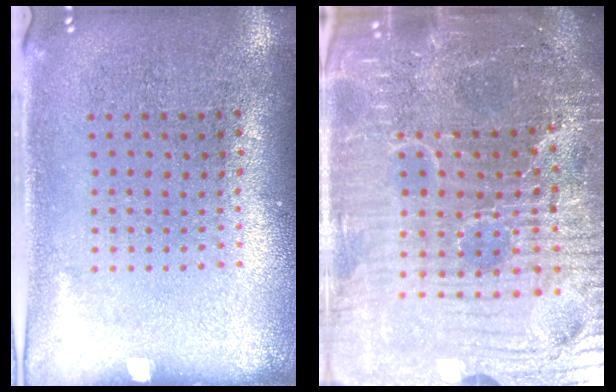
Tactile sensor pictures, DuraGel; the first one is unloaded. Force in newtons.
{"total": 7.3, "press": 6.5, "slide": 3.3}